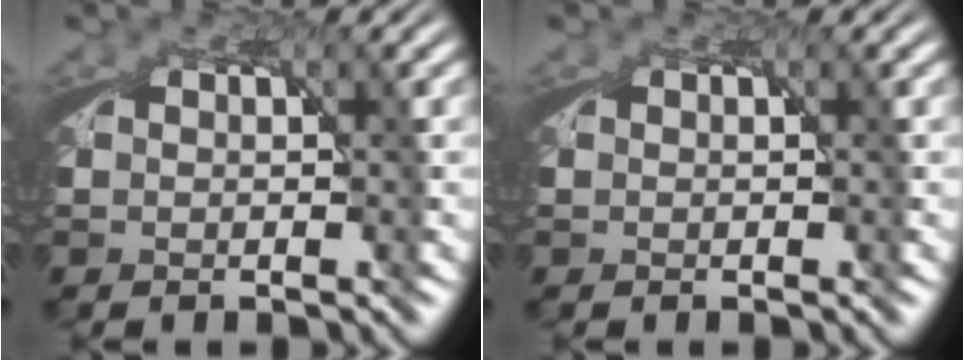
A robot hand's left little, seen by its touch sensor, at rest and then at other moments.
{"total": 0.0}